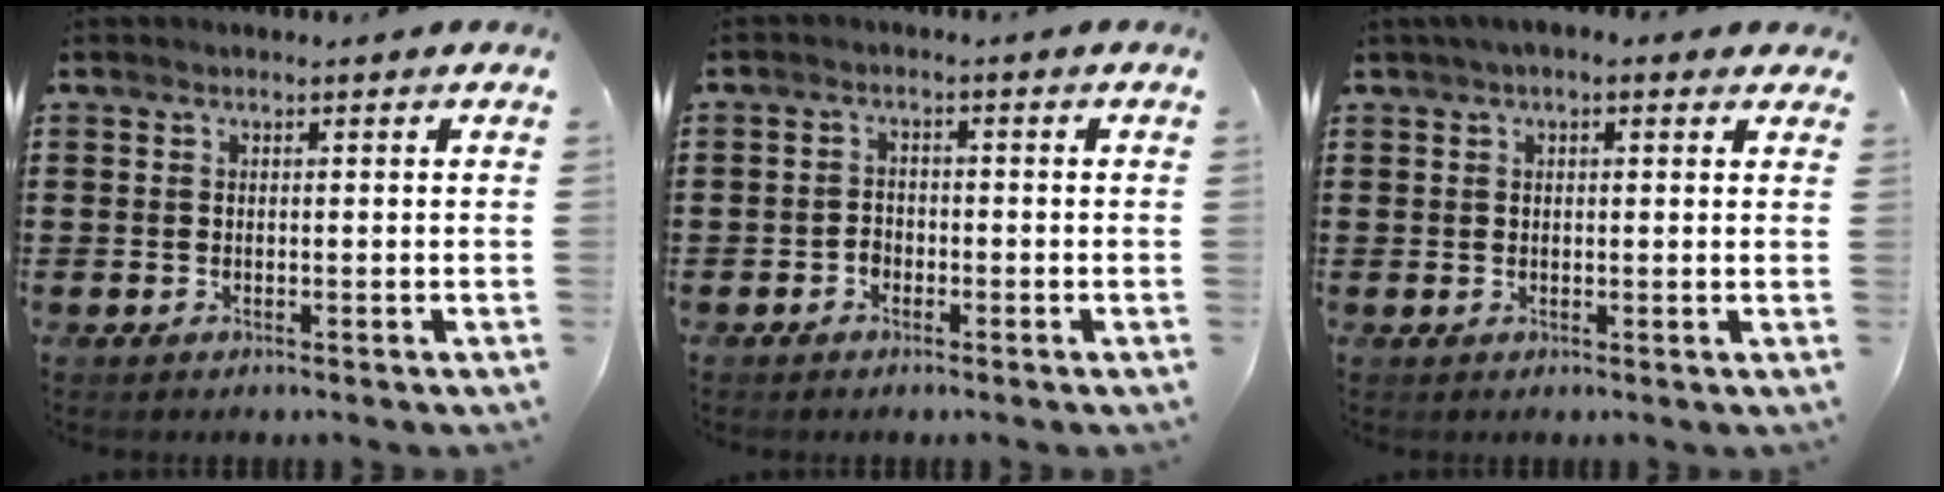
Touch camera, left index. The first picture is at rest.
{"total": 1.7, "force": [-1.3, 1.1, 0.3], "torque": [-0.012, 0.003, -0.029]}
{"total": 1.9, "force": [0.9, 0.9, 1.4], "torque": [-0.030, 0.008, 0.015]}